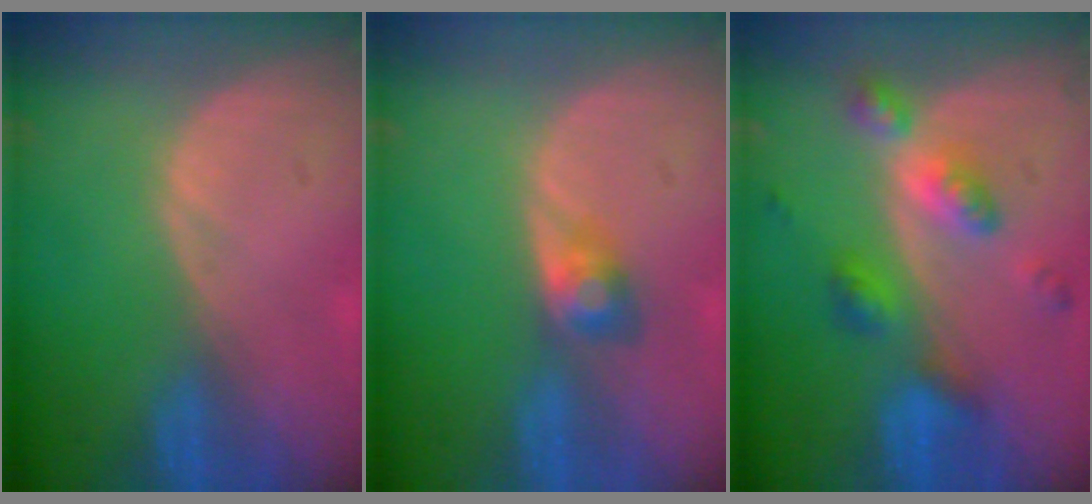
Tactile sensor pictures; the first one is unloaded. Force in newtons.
{"total": 2.7, "press": 2.7, "slide": 0.1}
{"total": 6.7, "press": 6.6, "slide": 0.5}